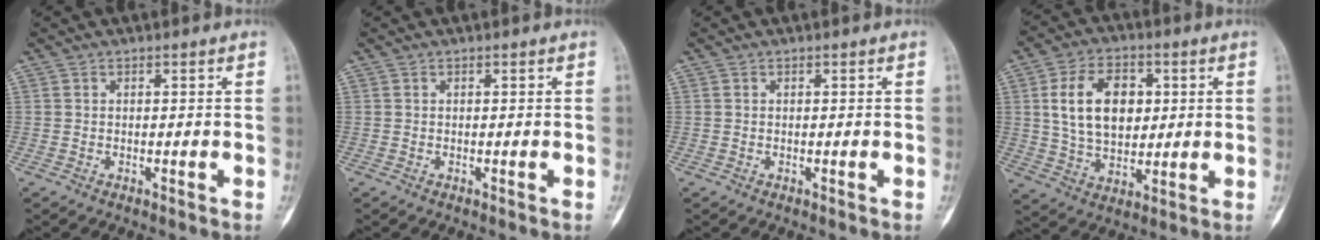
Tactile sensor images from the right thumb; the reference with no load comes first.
{"total": 0.0}
{"total": 0.0}
{"total": 13.9, "force": [2.8, 9.1, 10.1], "torque": [-0.145, -0.006, 0.053]}